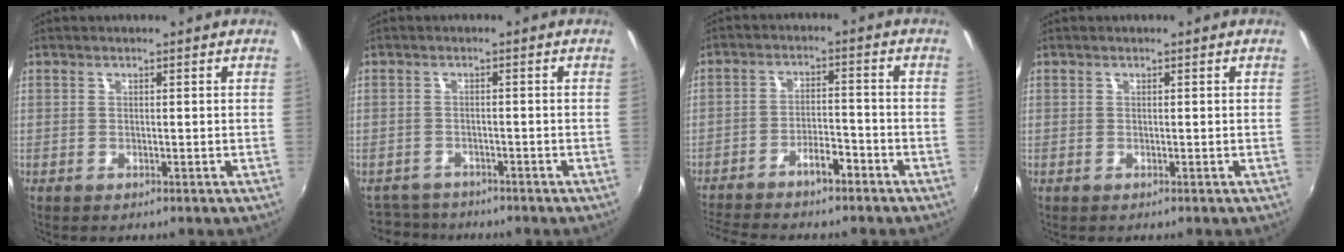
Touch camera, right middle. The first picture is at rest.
{"total": 4.5, "force": [-4.2, 1.6, 0.3], "torque": [-0.021, -0.004, -0.072]}
{"total": 7.7, "force": [-6.4, 1.4, 4.1], "torque": [-0.085, 0.009, -0.108]}
{"total": 0.0}